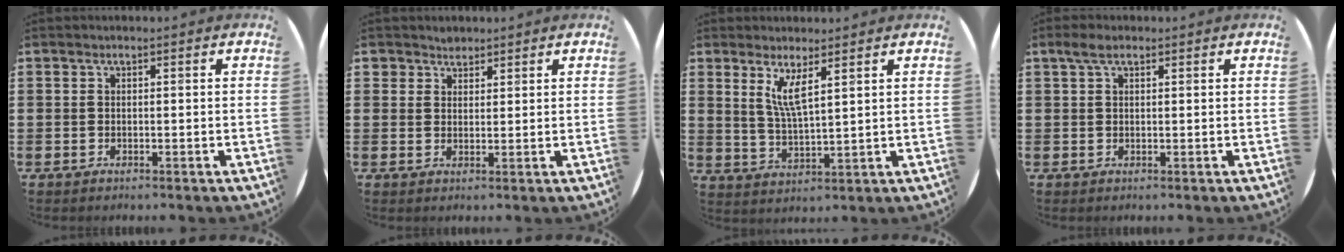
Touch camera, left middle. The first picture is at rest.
{"total": 2.0, "force": [1.8, 0.9, -0.1], "torque": [0.009, 0.002, 0.034]}
{"total": 4.8, "force": [3.3, 0.6, 3.5], "torque": [-0.069, -0.010, 0.054]}
{"total": 2.1, "force": [1.3, 1.0, 1.4], "torque": [-0.023, 0.004, 0.020]}